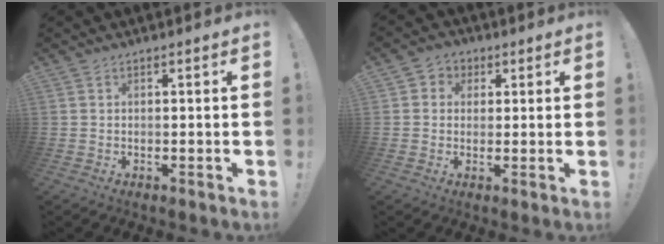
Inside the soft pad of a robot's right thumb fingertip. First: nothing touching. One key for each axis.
{"total": 4.1, "fx": 0.2, "fy": 4.0, "fz": 1.1, "tx": -0.006, "ty": 0.001, "tz": 0.002}